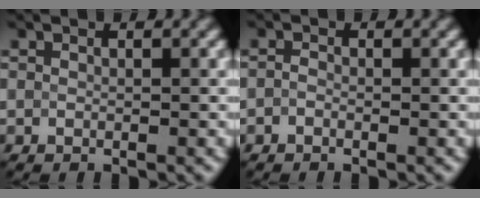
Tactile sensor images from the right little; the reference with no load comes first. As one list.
[{"total": 0.7, "force": [-0.4, 0.4, 0.4], "torque": [-0.007, 0.000, -0.011]}]